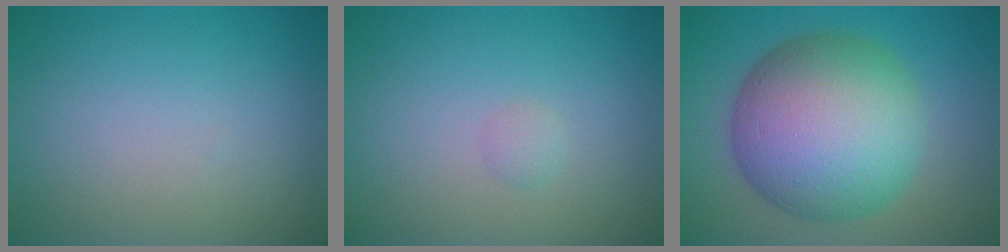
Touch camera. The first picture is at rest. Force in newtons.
{"total": 0.7, "press": 0.7, "slide": 0.0}
{"total": 13.9, "press": 13.9, "slide": 0.4}